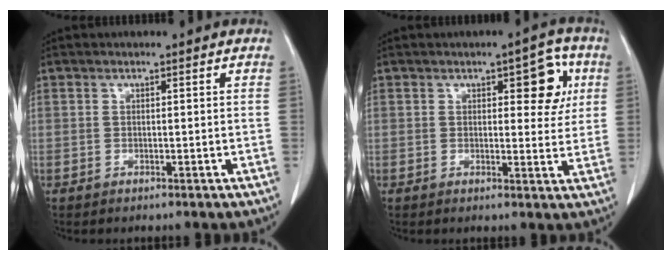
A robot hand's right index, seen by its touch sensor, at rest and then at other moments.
{"total": 6.4, "force": [2.2, 2.6, 5.3], "torque": [-0.056, 0.009, 0.025]}